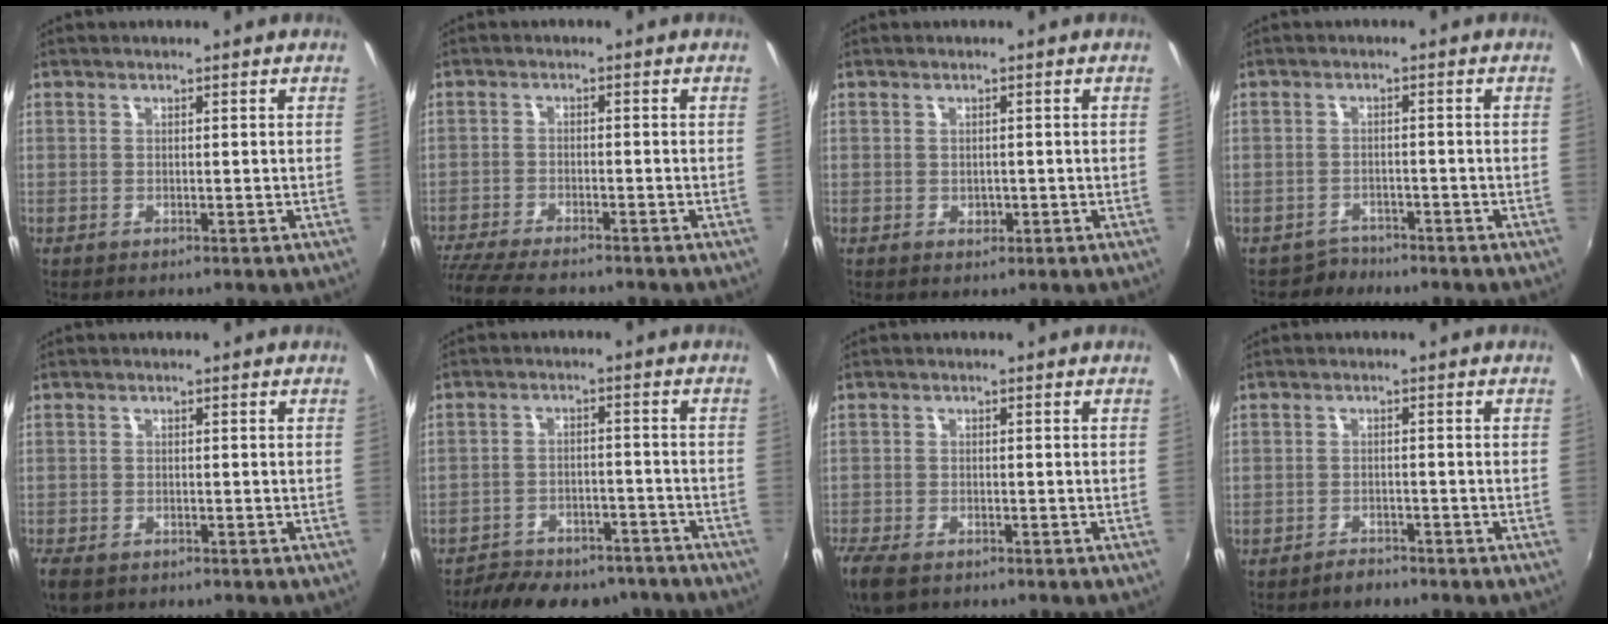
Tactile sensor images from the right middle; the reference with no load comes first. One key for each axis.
{"total": 11.5, "fx": -9.9, "fy": 2.3, "fz": 5.3, "tx": -0.130, "ty": -0.039, "tz": -0.172}
{"total": 1.2, "fx": -0.2, "fy": 1.0, "fz": 0.5, "tx": -0.005, "ty": -0.001, "tz": -0.004}
{"total": 2.9, "fx": -2.4, "fy": 1.4, "fz": -0.4, "tx": 0.001, "ty": 0.004, "tz": -0.042}
{"total": 4.3, "fx": -3.0, "fy": 2.2, "fz": 2.2, "tx": -0.057, "ty": -0.017, "tz": -0.056}
{"total": 17.1, "fx": -14.1, "fy": 7.0, "fz": 6.8, "tx": -0.148, "ty": 0.002, "tz": -0.183}
{"total": 6.3, "fx": -4.6, "fy": 2.6, "fz": 3.3, "tx": -0.091, "ty": -0.024, "tz": -0.092}
{"total": 2.3, "fx": -2.2, "fy": 0.8, "fz": 0.4, "tx": -0.016, "ty": 0.000, "tz": -0.036}